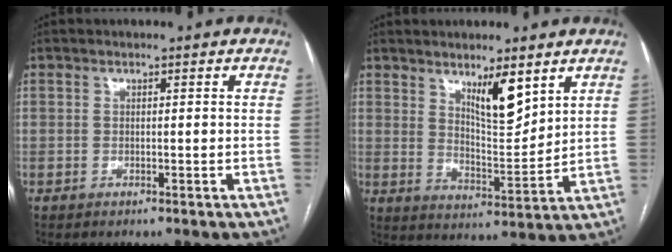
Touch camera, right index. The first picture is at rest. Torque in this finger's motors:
{"motor_torque": [0.34, 0.31, 0.28, 0.10]}